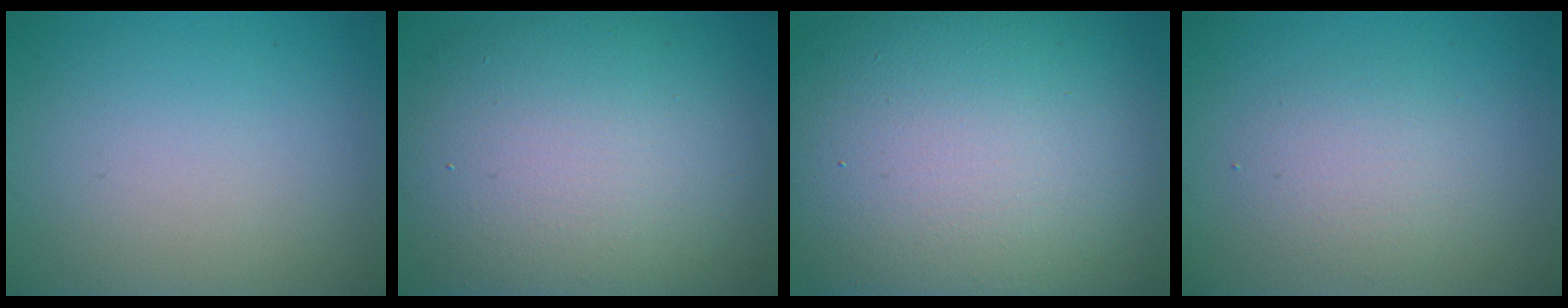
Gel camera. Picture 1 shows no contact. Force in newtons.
{"total": 12.2, "press": 12.2, "slide": 0.3}
{"total": 17.8, "press": 17.7, "slide": 1.5}
{"total": 2.4, "press": 2.4, "slide": 0.2}